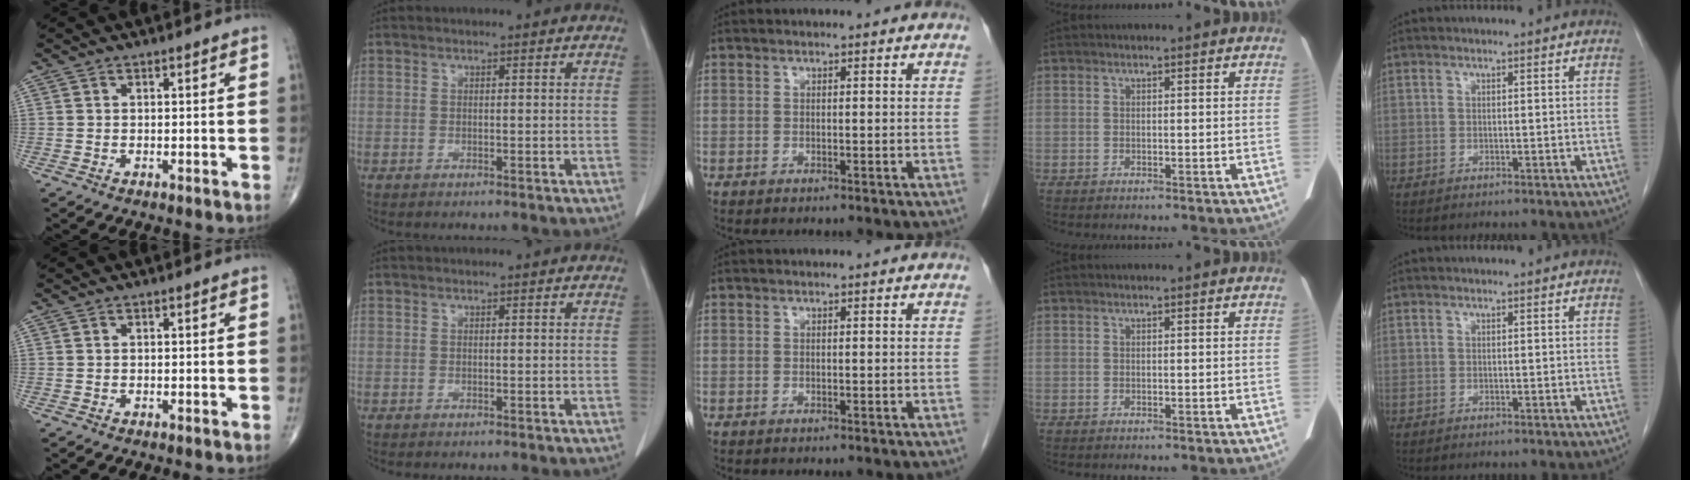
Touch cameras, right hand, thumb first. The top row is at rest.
{}